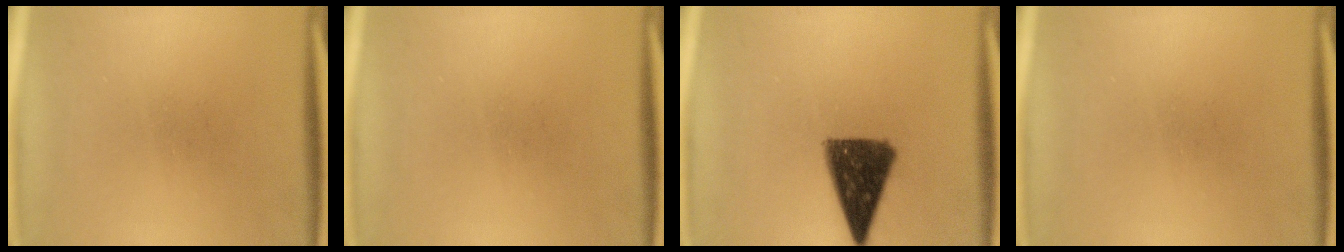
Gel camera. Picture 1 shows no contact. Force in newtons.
{"total": 0.0}
{"total": 11.5}
{"total": 0.0}